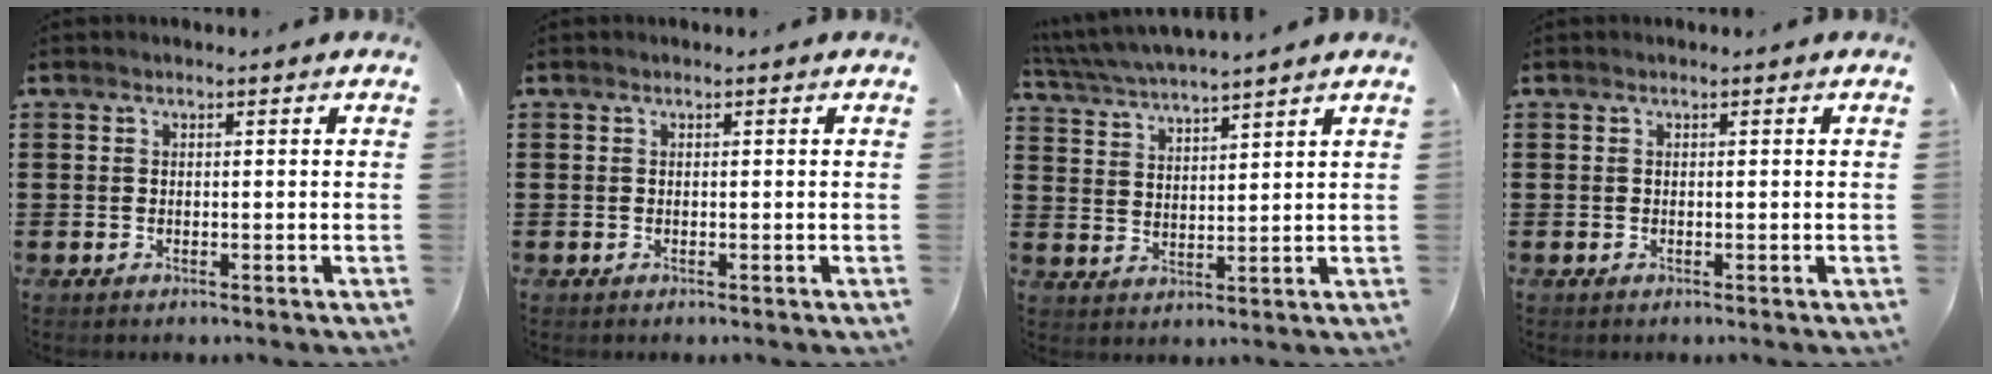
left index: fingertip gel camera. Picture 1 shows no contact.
{"total": 0.0}
{"total": 4.3, "force": [4.1, -0.4, 1.0], "torque": [-0.036, -0.019, 0.072]}
{"total": 0.0}